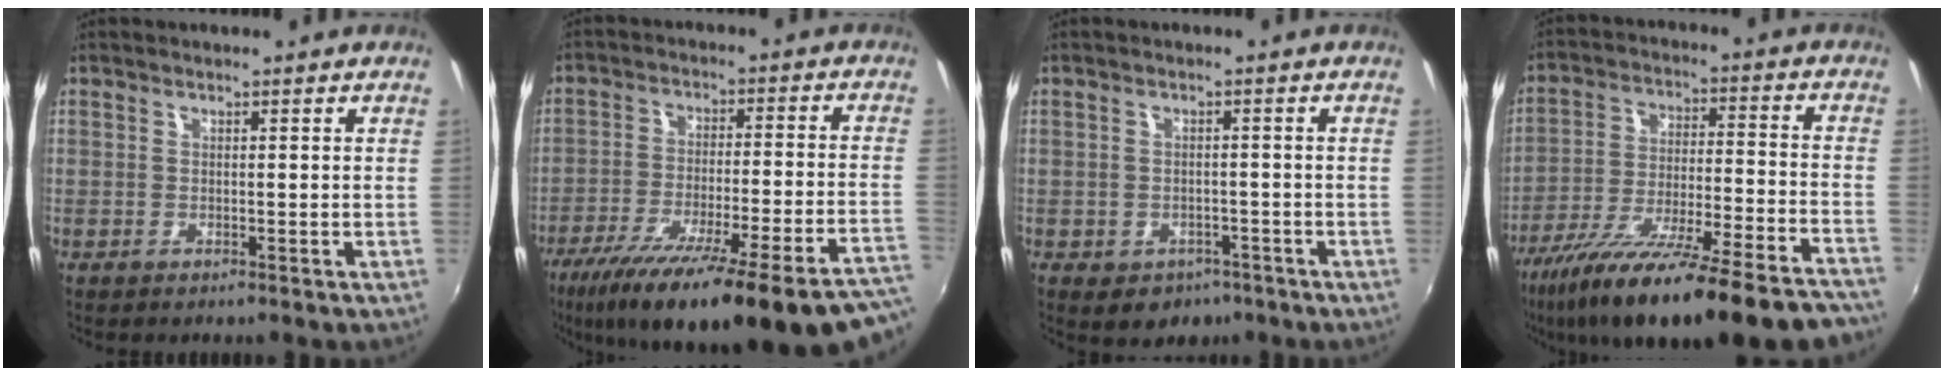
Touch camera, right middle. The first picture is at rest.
{"total": 30.9, "force": [-24.3, 4.2, 18.6], "torque": [-0.285, -0.074, -0.343]}
{"total": 5.3, "force": [-2.7, 4.1, 1.8], "torque": [-0.046, -0.007, -0.029]}
{"total": 30.5, "force": [-25.2, 4.5, 16.5], "torque": [-0.273, -0.077, -0.369]}